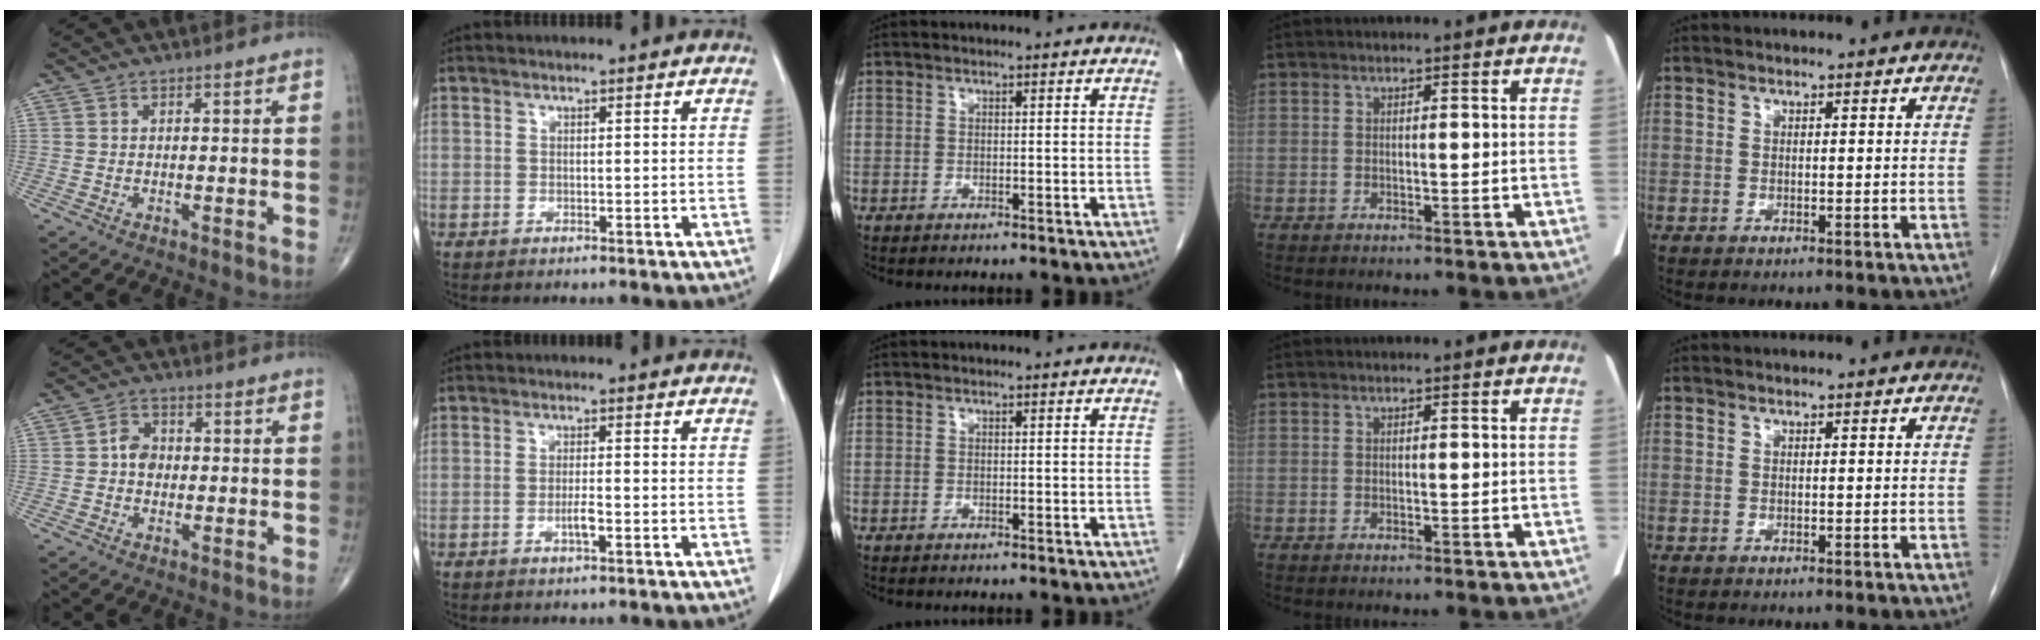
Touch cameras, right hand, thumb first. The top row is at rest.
{"thumb": {"total": 3.8, "force": [-0.2, 3.0, 2.2], "torque": [-0.025, 0.012, -0.011]}, "index": {"total": 2.3, "force": [-0.8, 0.2, 2.1], "torque": [-0.042, -0.002, -0.015]}}